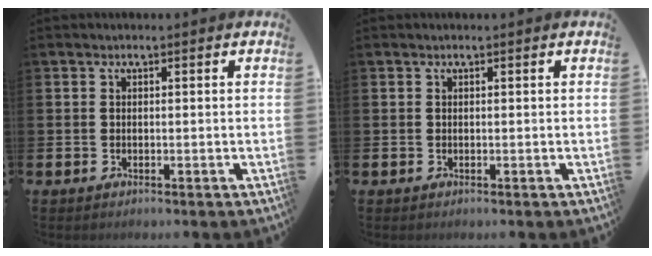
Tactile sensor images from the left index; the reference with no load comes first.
{"total": 0.0}